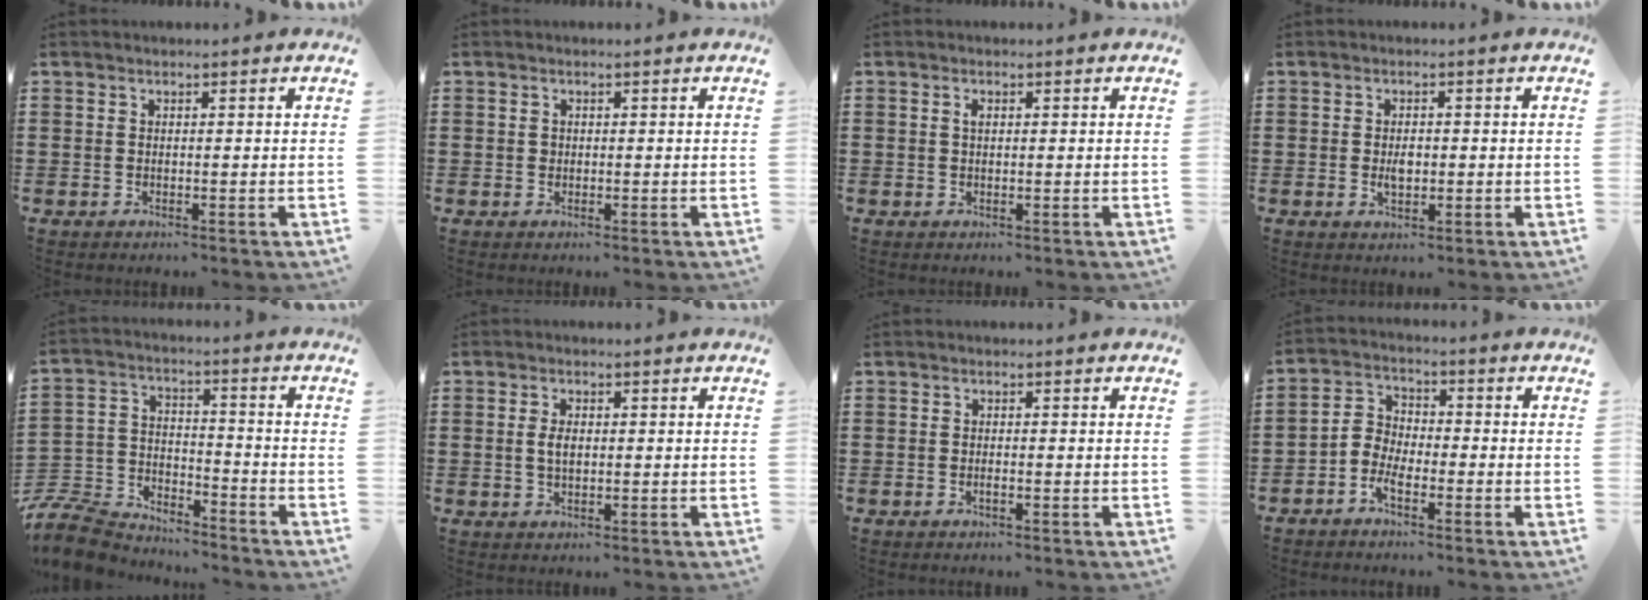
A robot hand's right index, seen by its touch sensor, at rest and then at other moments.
{"total": 0.8, "force": [0.2, 0.7, 0.3], "torque": [-0.008, 0.003, 0.005]}
{"total": 1.0, "force": [0.3, 0.5, 0.8], "torque": [-0.018, 0.002, 0.005]}
{"total": 2.3, "force": [-0.1, 1.3, 1.9], "torque": [-0.039, 0.004, -0.003]}
{"total": 9.1, "force": [-8.6, 2.2, 1.6], "torque": [-0.052, 0.014, -0.176]}
{"total": 2.7, "force": [0.2, 1.4, 2.3], "torque": [-0.054, 0.004, -0.001]}
{"total": 0.7, "force": [-0.3, 0.1, 0.6], "torque": [-0.010, -0.003, -0.005]}
{"total": 3.7, "force": [-2.4, 2.1, 1.9], "torque": [-0.059, 0.006, -0.054]}